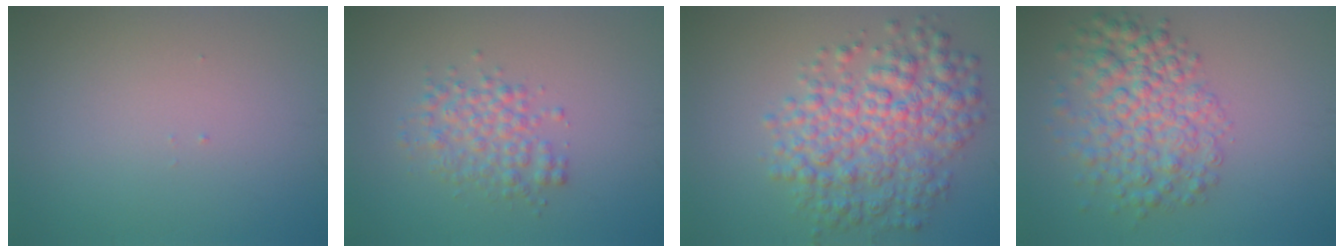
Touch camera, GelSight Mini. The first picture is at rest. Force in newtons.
{"total": 3.1, "press": 3.1, "slide": 0.1}
{"total": 7.4, "press": 7.4, "slide": 0.2}
{"total": 6.3, "press": 6.2, "slide": 0.2}